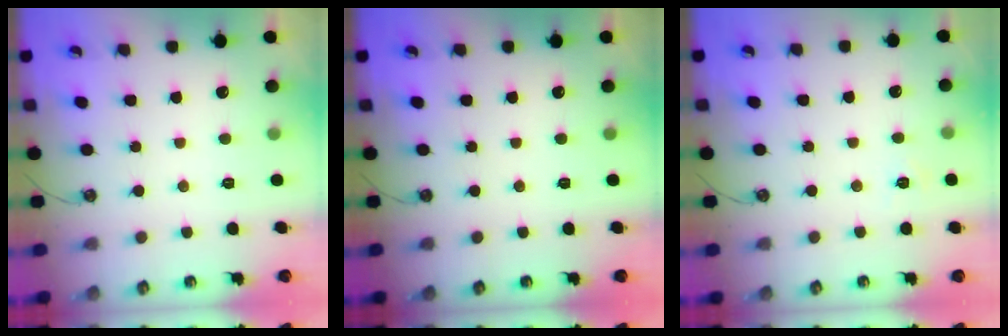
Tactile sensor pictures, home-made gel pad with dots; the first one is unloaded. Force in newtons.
{"total": 0.0}
{"total": 4.4, "press": 4.3, "slide": 0.4}